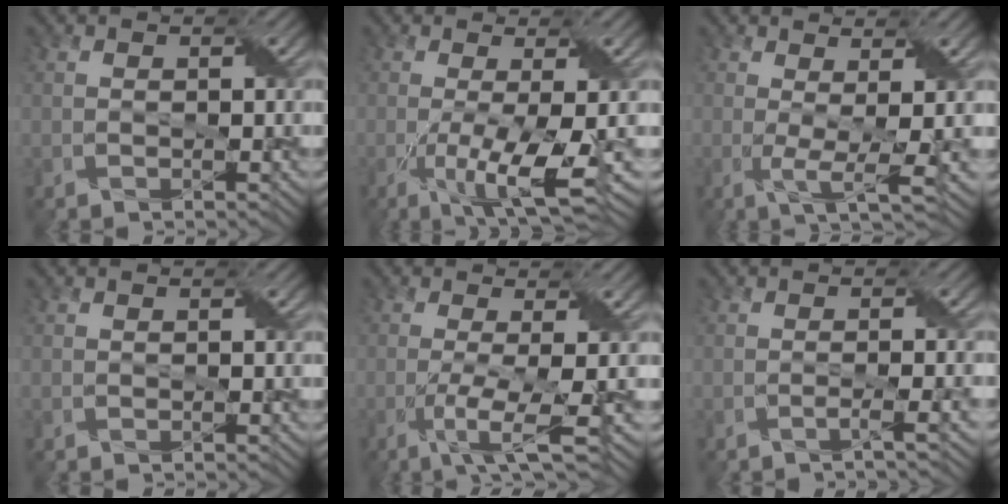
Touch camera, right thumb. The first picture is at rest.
{"total": 7.5, "force": [-1.9, 1.6, 7.1], "torque": [-0.119, -0.009, -0.028]}
{"total": 4.1, "force": [0.3, 0.9, 4.0], "torque": [-0.076, -0.006, 0.007]}
{"total": 0.0}
{"total": 5.6, "force": [-1.5, 1.0, 5.3], "torque": [-0.095, 0.000, -0.032]}
{"total": 1.8, "force": [-0.8, 0.3, 1.6], "torque": [-0.022, 0.000, -0.028]}